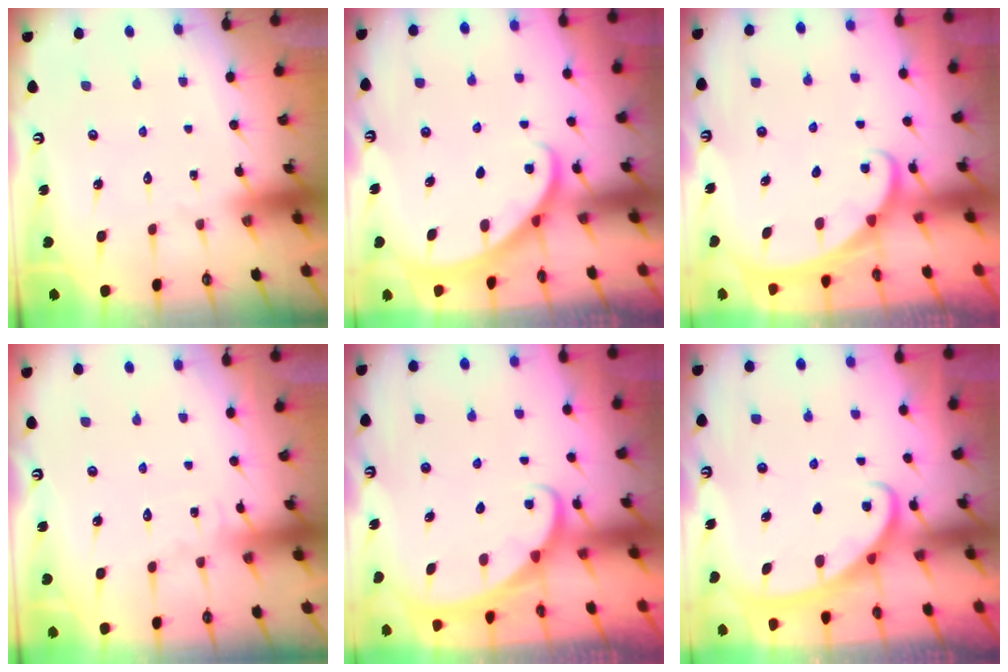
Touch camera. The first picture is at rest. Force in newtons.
{"total": 1.8, "press": 1.8, "slide": 0.1}
{"total": 1.7, "press": 1.7, "slide": 0.1}
{"total": 6.0, "press": 6.0, "slide": 0.6}
{"total": 1.7, "press": 1.7, "slide": 0.1}
{"total": 2.8, "press": 2.8, "slide": 0.4}